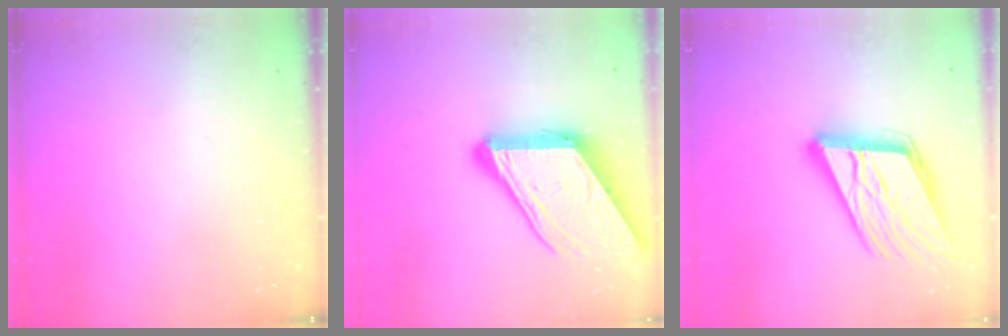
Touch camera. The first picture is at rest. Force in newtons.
{"total": 19.0, "press": 18.8, "slide": 2.1}
{"total": 19.2, "press": 19.0, "slide": 2.8}